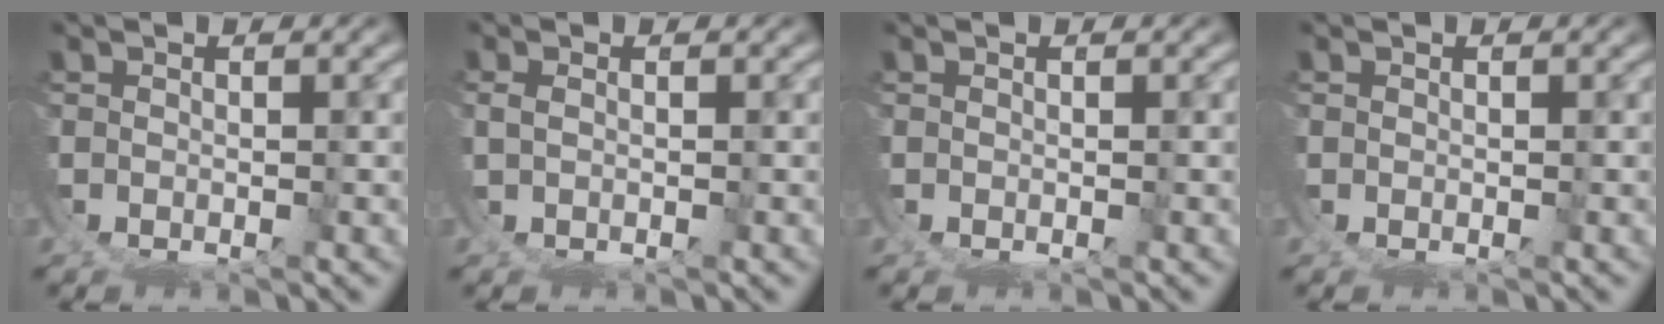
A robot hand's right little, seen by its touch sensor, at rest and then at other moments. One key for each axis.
{"total": 0.8, "fx": 0.5, "fy": -0.4, "fz": 0.3, "tx": -0.010, "ty": -0.002, "tz": 0.015}
{"total": 0.0}
{"total": 0.0}